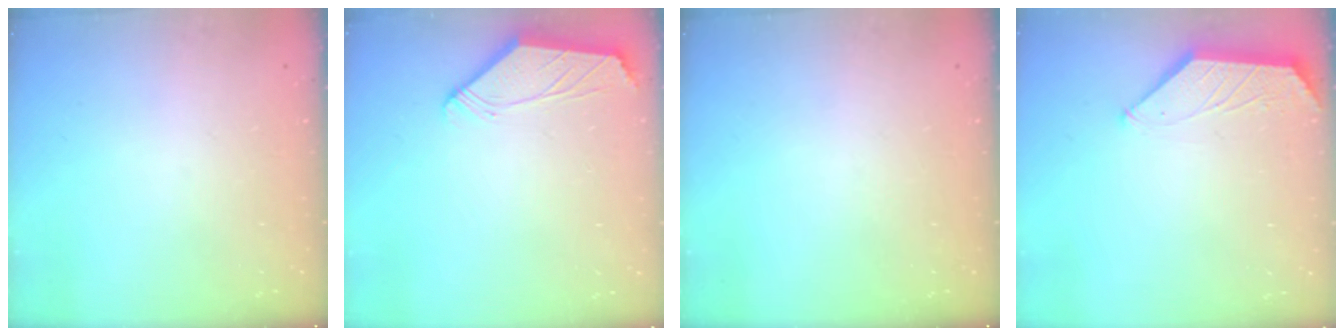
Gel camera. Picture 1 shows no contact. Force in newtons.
{"total": 1.4, "press": 1.3, "slide": 0.3}
{"total": 0.0}
{"total": 1.4, "press": 1.4, "slide": 0.3}